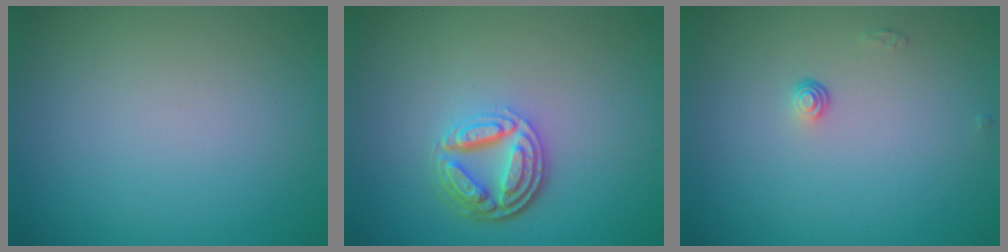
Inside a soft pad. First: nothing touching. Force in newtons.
{"total": 4.5, "press": 3.4, "slide": 2.9}
{"total": 0.8, "press": 0.5, "slide": 0.6}